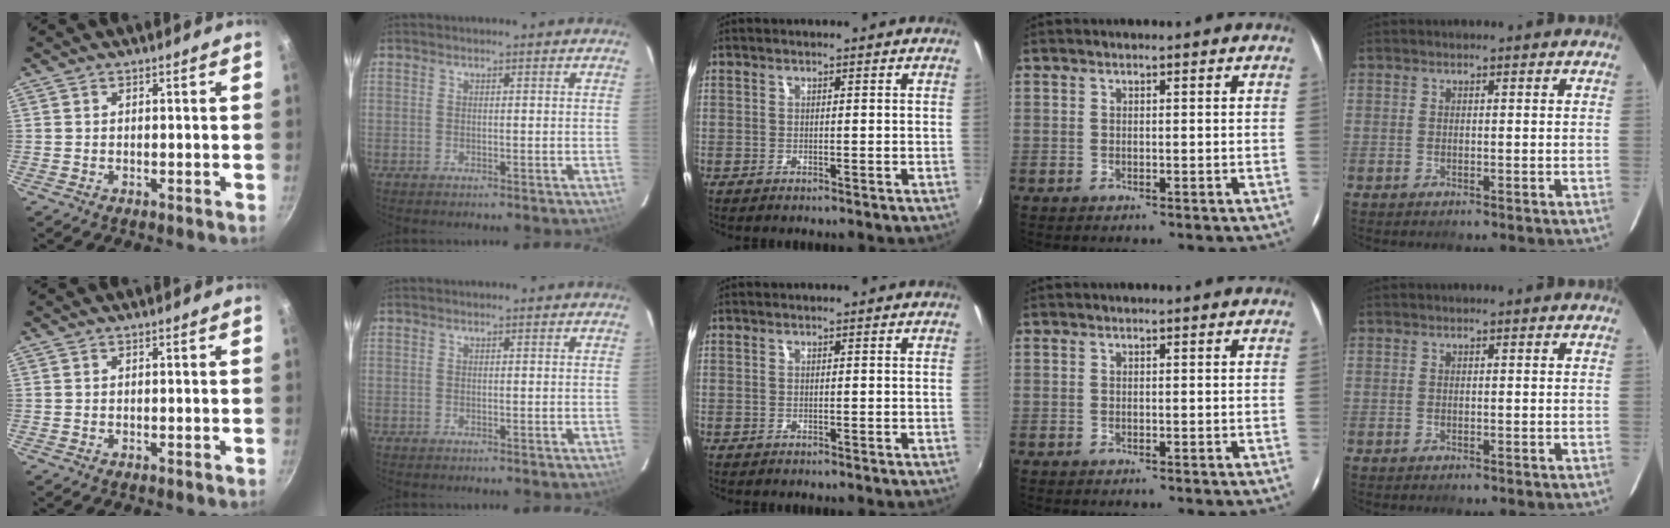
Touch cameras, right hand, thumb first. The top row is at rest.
{}